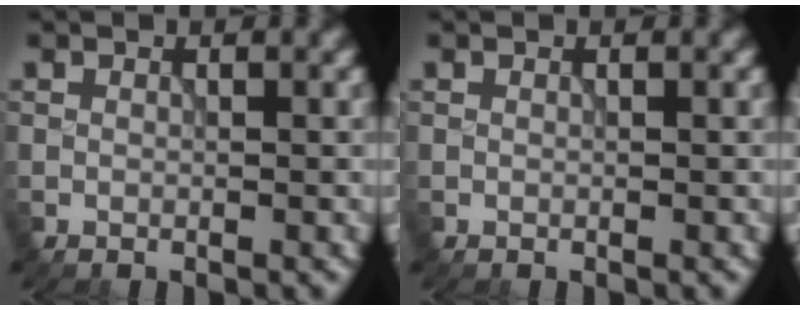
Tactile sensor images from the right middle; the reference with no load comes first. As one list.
[{"total": 0.0}]